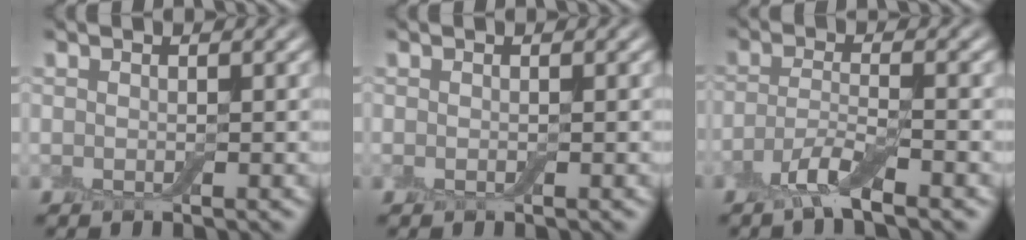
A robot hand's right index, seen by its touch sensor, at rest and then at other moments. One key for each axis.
{"total": 0.0}
{"total": 3.4, "fx": -2.2, "fy": 0.6, "fz": 2.6, "tx": -0.055, "ty": -0.003, "tz": -0.054}